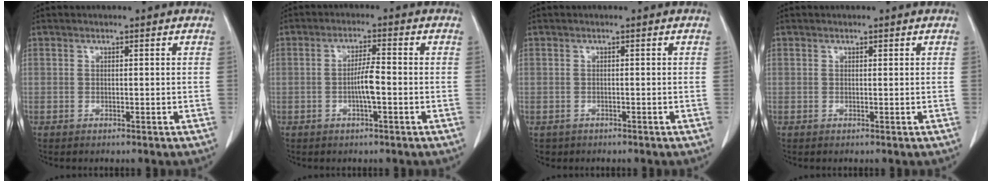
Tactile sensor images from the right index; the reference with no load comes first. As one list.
[{"total": 3.8, "force": [-0.8, 0.3, 3.7], "torque": [-0.070, 0.005, -0.014]}, {"total": 1.3, "force": [-0.7, 1.1, 0.1], "torque": [-0.012, 0.001, -0.005]}, {"total": 0.0}]